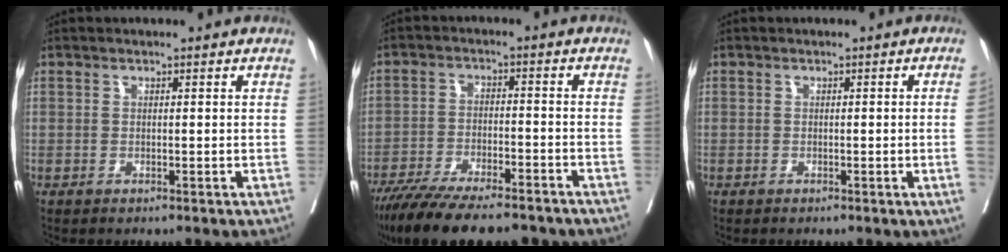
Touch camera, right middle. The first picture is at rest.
{"total": 17.8, "force": [-14.9, 3.9, 9.1], "torque": [-0.151, -0.019, -0.224]}
{"total": 1.7, "force": [-0.3, -0.7, 1.5], "torque": [-0.017, -0.002, -0.002]}